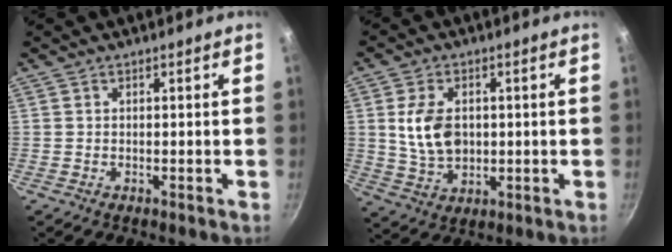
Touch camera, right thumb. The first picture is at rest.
{"total": 9.3, "force": [1.0, 6.3, 6.8], "torque": [-0.113, -0.009, 0.022]}